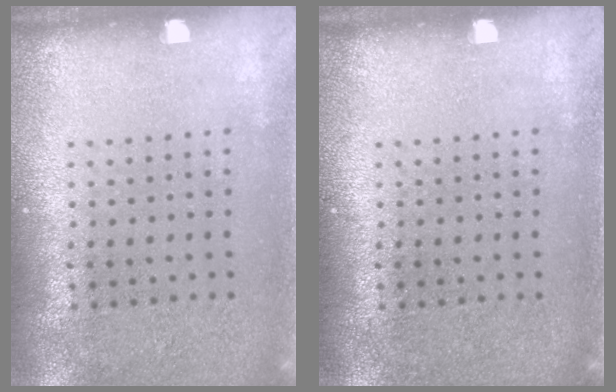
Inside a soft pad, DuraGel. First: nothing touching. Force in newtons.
{"total": 0.0}